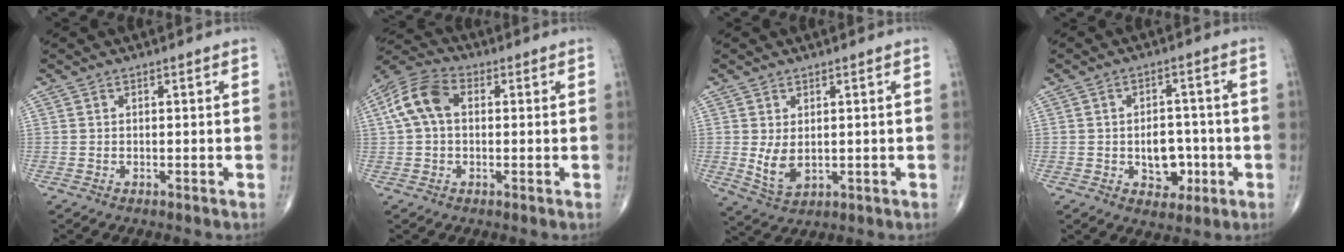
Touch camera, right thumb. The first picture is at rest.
{"total": 9.1, "force": [1.2, 6.0, 6.7], "torque": [-0.140, 0.029, 0.016]}
{"total": 5.1, "force": [0.3, 3.1, 4.0], "torque": [-0.072, -0.012, 0.019]}
{"total": 7.1, "force": [-1.6, 5.2, 4.7], "torque": [-0.029, 0.017, -0.015]}